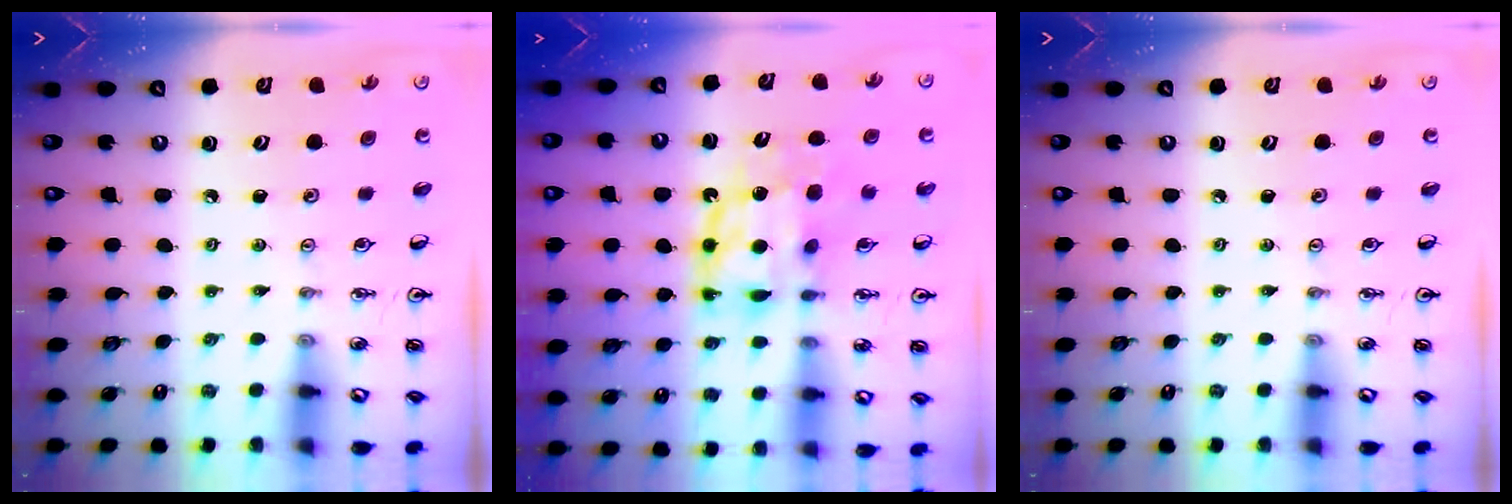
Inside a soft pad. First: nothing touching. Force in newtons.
{"total": 10.9, "press": 10.8, "slide": 0.7}
{"total": 0.0}